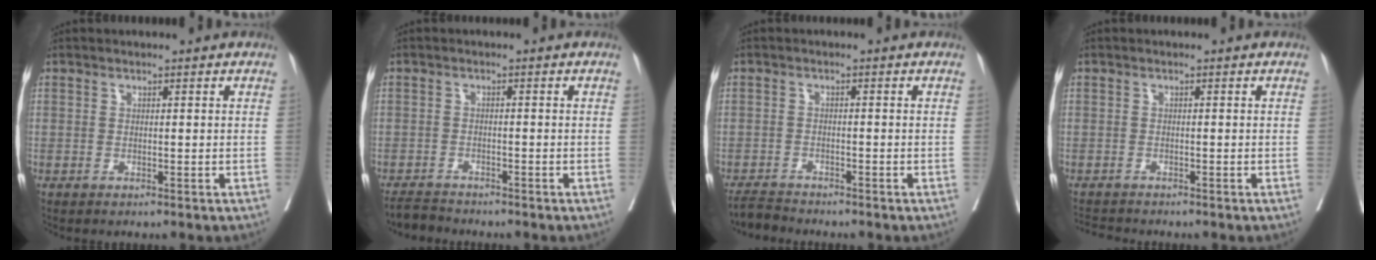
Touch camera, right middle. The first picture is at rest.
{"total": 2.9, "force": [-2.9, 0.2, -0.1], "torque": [-0.001, -0.013, -0.053]}
{"total": 2.7, "force": [-2.7, -0.1, -0.1], "torque": [0.001, -0.014, -0.050]}
{"total": 2.3, "force": [-2.3, 0.0, 0.1], "torque": [-0.004, -0.013, -0.040]}